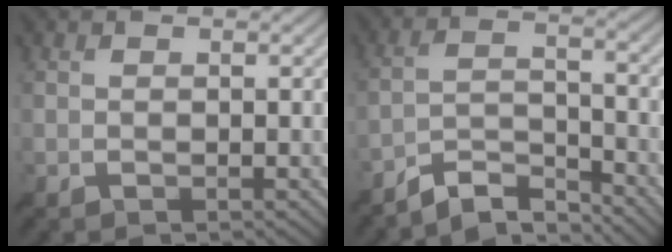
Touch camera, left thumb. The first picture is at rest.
{"total": 6.1, "force": [-5.6, 1.5, 2.0], "torque": [-0.039, -0.004, -0.109]}